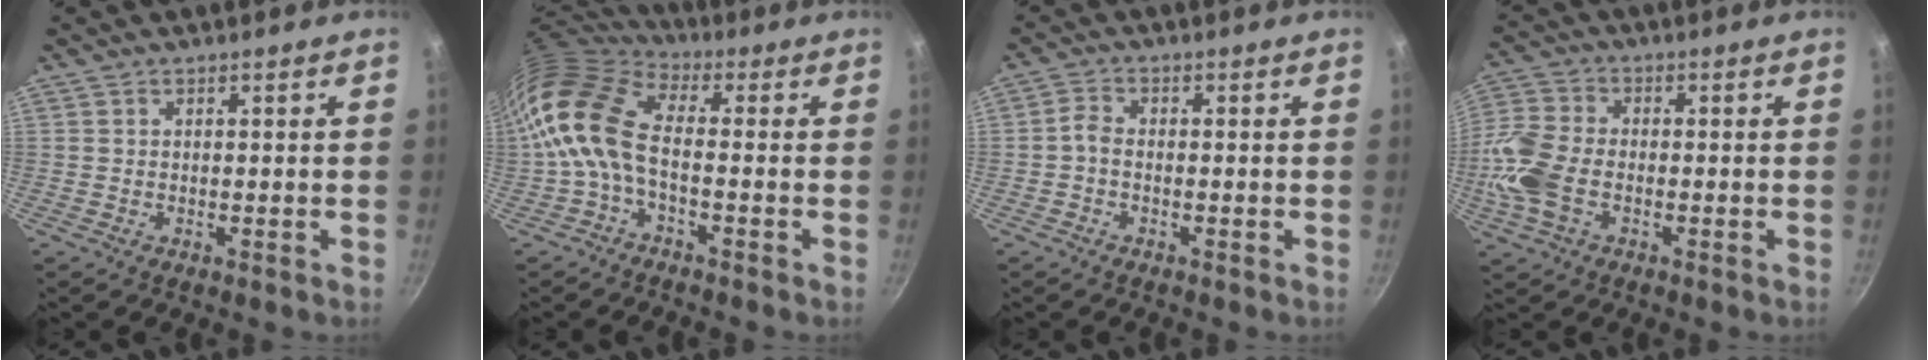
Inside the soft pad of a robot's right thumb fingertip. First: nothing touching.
{"total": 11.6, "force": [-2.2, 6.3, 9.5], "torque": [-0.180, 0.034, -0.061]}
{"total": 2.3, "force": [-0.9, 1.2, 1.6], "torque": [-0.040, 0.013, -0.026]}
{"total": 11.7, "force": [-3.0, 7.4, 8.6], "torque": [-0.190, 0.021, -0.075]}